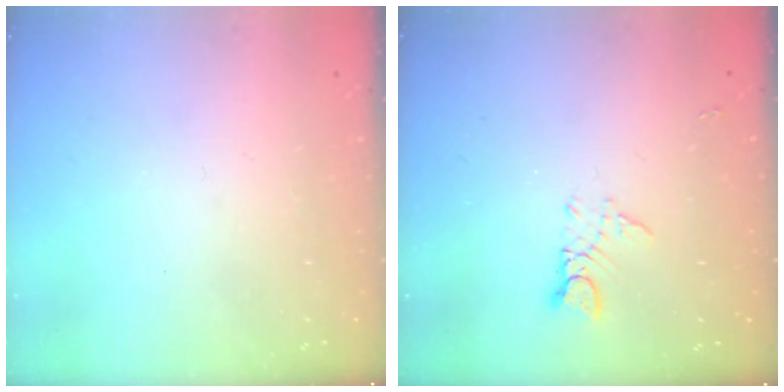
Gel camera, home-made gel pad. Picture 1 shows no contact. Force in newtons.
{"total": 3.0, "press": 3.0, "slide": 0.4}